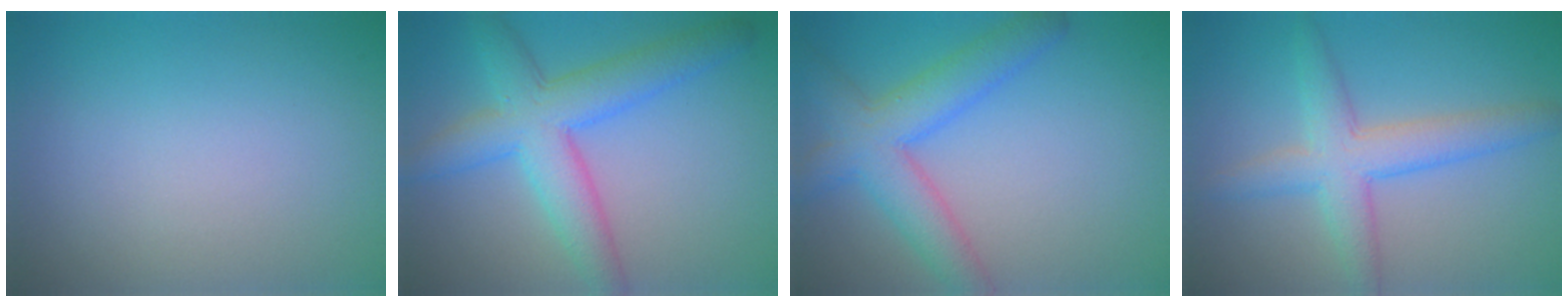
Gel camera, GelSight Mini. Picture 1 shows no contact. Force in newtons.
{"total": 6.4, "press": 6.4, "slide": 0.2}
{"total": 5.7, "press": 5.7, "slide": 0.2}
{"total": 4.7, "press": 4.7, "slide": 0.3}